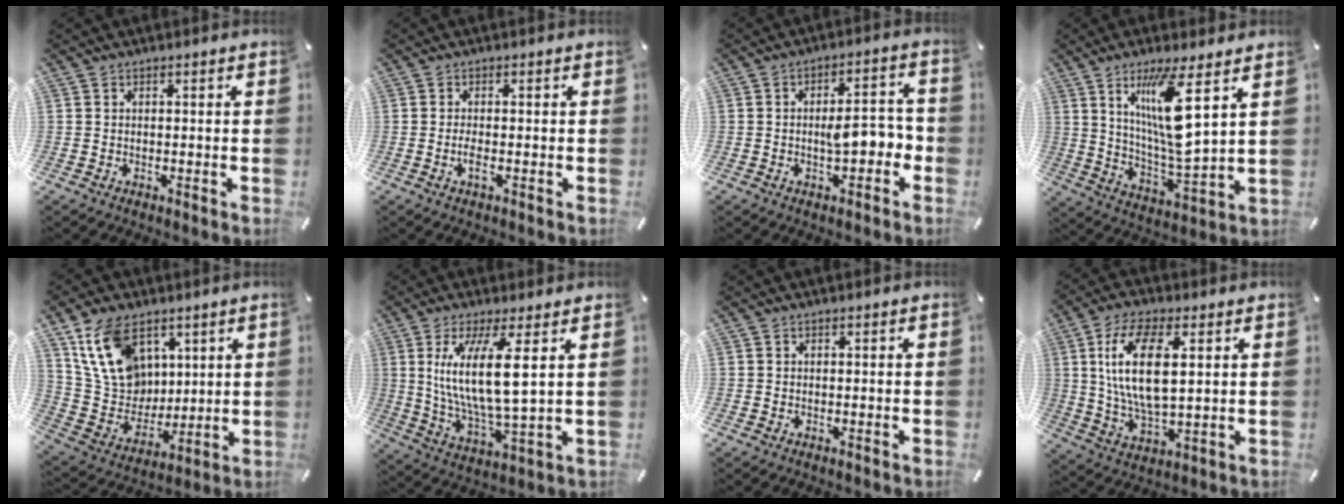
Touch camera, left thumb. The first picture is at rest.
{"total": 2.3, "force": [-0.7, 0.6, 2.1], "torque": [-0.052, -0.005, -0.016]}
{"total": 6.9, "force": [-1.6, 3.1, 5.9], "torque": [-0.085, 0.012, -0.031]}
{"total": 15.5, "force": [7.3, 3.1, 13.4], "torque": [-0.272, -0.039, 0.112]}
{"total": 16.4, "force": [8.4, 11.7, 7.8], "torque": [-0.181, -0.027, 0.165]}
{"total": 14.0, "force": [4.3, 3.5, 12.8], "torque": [-0.265, -0.017, 0.065]}
{"total": 0.0}
{"total": 14.4, "force": [4.1, 6.6, 12.1], "torque": [-0.265, -0.005, 0.067]}